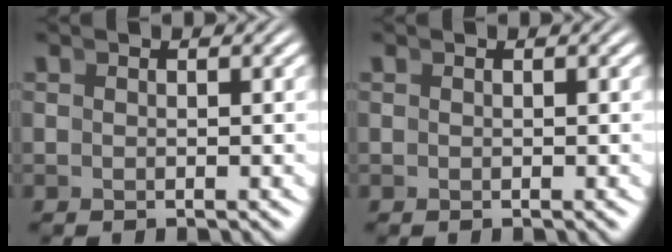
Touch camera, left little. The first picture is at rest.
{"total": 0.0}